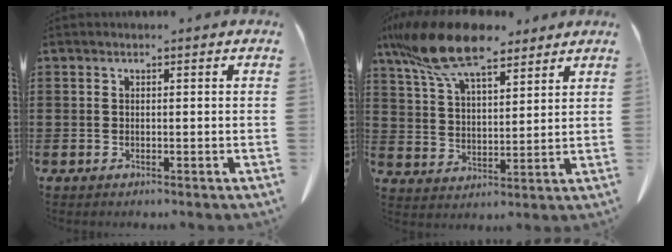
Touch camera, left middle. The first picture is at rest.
{"total": 13.1, "force": [9.9, 3.4, 7.8], "torque": [-0.179, -0.022, 0.184]}